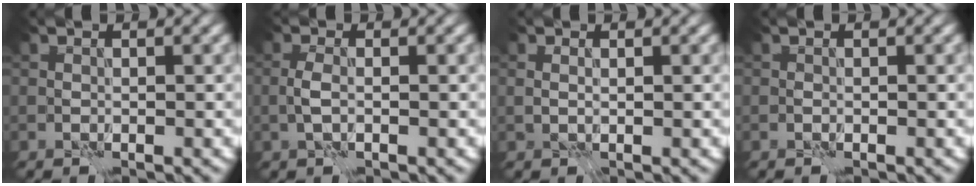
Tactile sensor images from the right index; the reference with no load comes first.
{"total": 1.2, "force": [-0.3, 0.4, 1.1], "torque": [-0.025, 0.001, -0.010]}
{"total": 0.6, "force": [0.5, 0.3, 0.2], "torque": [-0.004, -0.003, 0.011]}
{"total": 0.0}